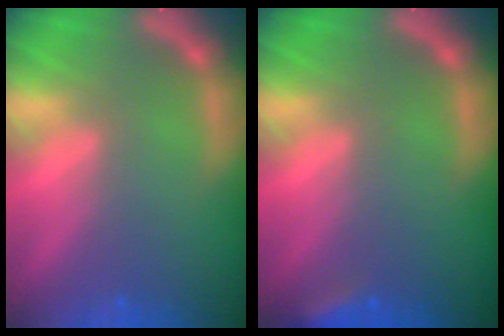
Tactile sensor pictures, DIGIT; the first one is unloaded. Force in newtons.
{"total": 2.4}